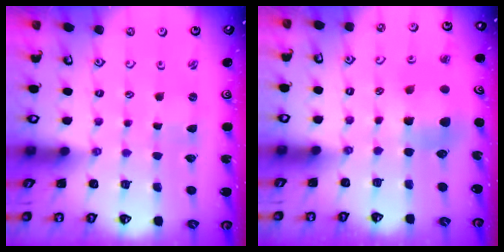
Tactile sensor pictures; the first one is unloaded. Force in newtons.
{"total": 6.7, "press": 6.7, "slide": 0.8}